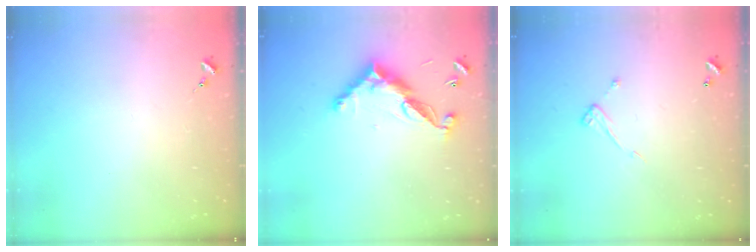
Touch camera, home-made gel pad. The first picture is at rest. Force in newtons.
{"total": 12.8, "press": 12.8, "slide": 0.4}
{"total": 7.3, "press": 7.3, "slide": 0.5}